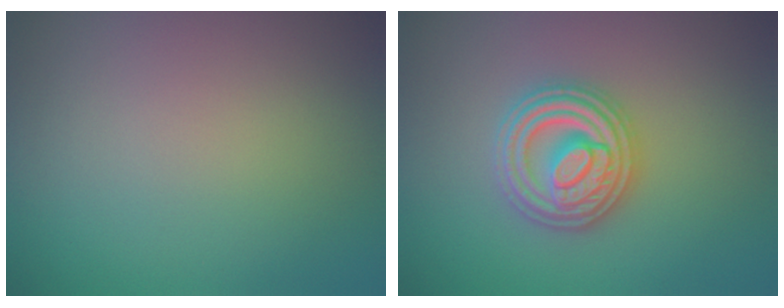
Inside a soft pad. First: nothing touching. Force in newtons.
{"total": 4.9, "press": 4.9, "slide": 0.8}